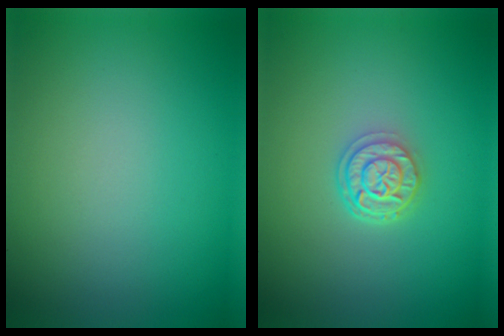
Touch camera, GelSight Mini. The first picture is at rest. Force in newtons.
{"total": 2.6, "press": 2.1, "slide": 1.5}